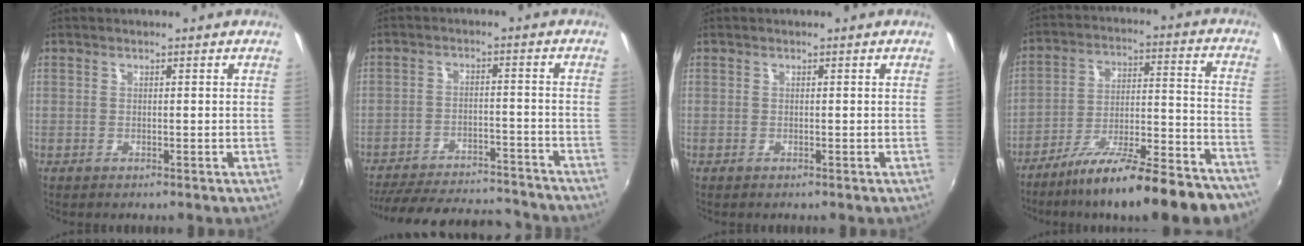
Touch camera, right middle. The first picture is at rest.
{"total": 22.8, "force": [-20.1, 6.3, 8.8], "torque": [-0.182, 0.003, -0.267]}
{"total": 0.0}
{"total": 25.2, "force": [-20.9, 3.7, 13.5], "torque": [-0.210, -0.041, -0.299]}